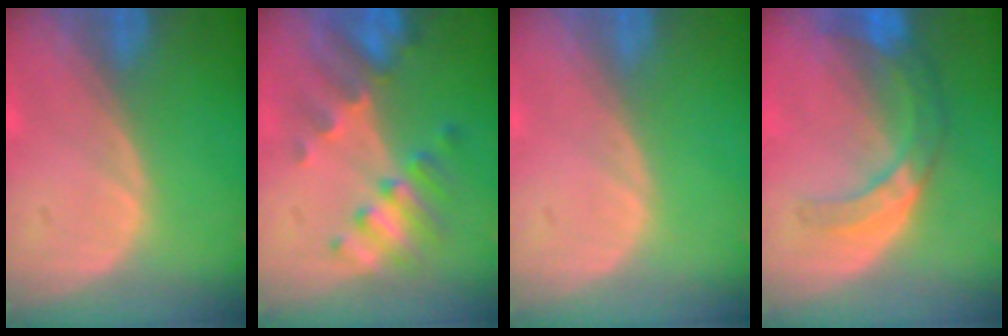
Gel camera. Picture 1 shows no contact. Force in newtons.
{"total": 7.6, "press": 6.8, "slide": 3.4}
{"total": 0.0}
{"total": 7.3, "press": 6.4, "slide": 3.5}